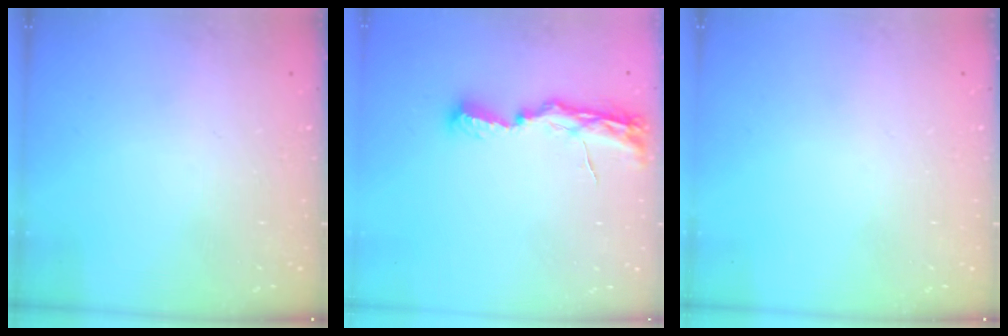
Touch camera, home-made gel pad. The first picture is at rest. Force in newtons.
{"total": 8.0, "press": 8.0, "slide": 0.7}
{"total": 0.0}